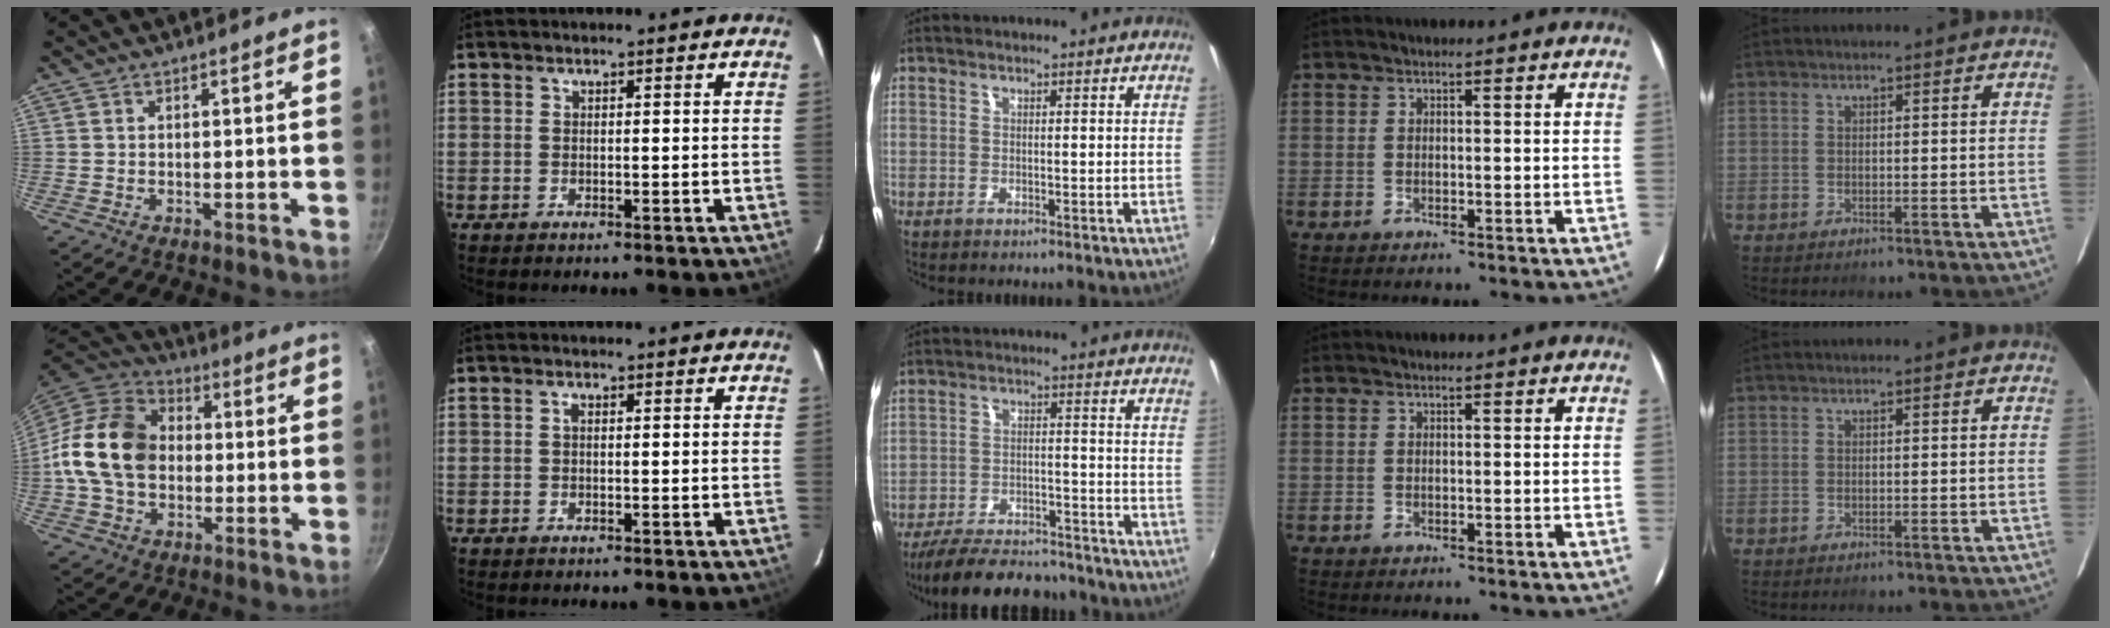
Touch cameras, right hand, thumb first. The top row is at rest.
{"thumb": {"total": 17.2, "force": [-0.4, 12.9, 11.4], "torque": [-0.183, 0.030, -0.023]}, "index": {"total": 0.6, "force": [0.0, 0.3, 0.4], "torque": [-0.008, 0.004, 0.000]}, "middle": {"total": 18.5, "force": [-15.8, 5.8, 7.7], "torque": [-0.164, -0.005, -0.224]}}